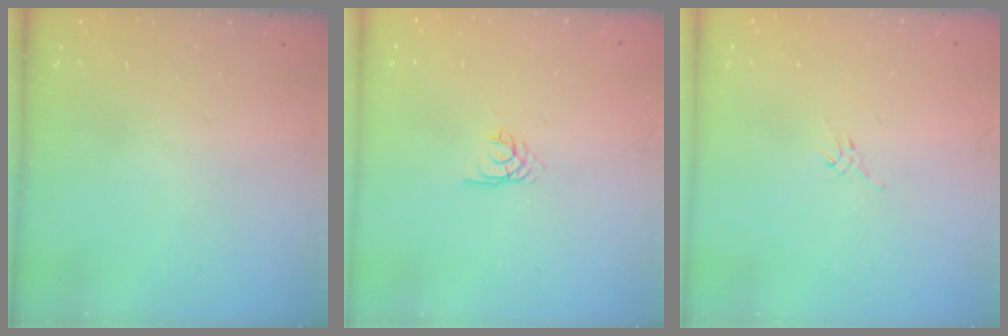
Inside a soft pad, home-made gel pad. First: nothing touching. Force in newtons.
{"total": 2.2, "press": 2.2, "slide": 0.3}
{"total": 2.6, "press": 2.5, "slide": 0.7}